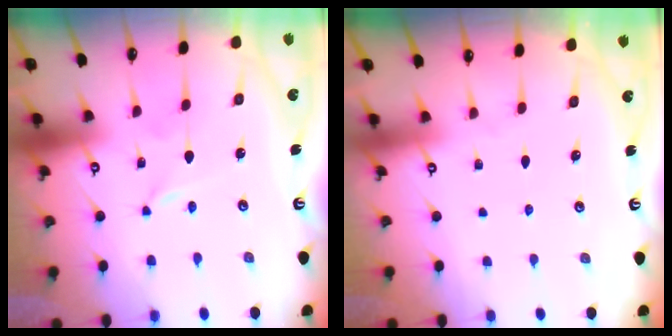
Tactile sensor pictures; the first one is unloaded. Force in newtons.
{"total": 0.0}